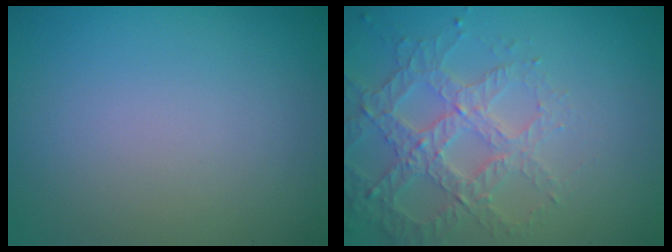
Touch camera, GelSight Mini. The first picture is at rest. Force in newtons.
{"total": 3.7, "press": 3.7, "slide": 0.6}